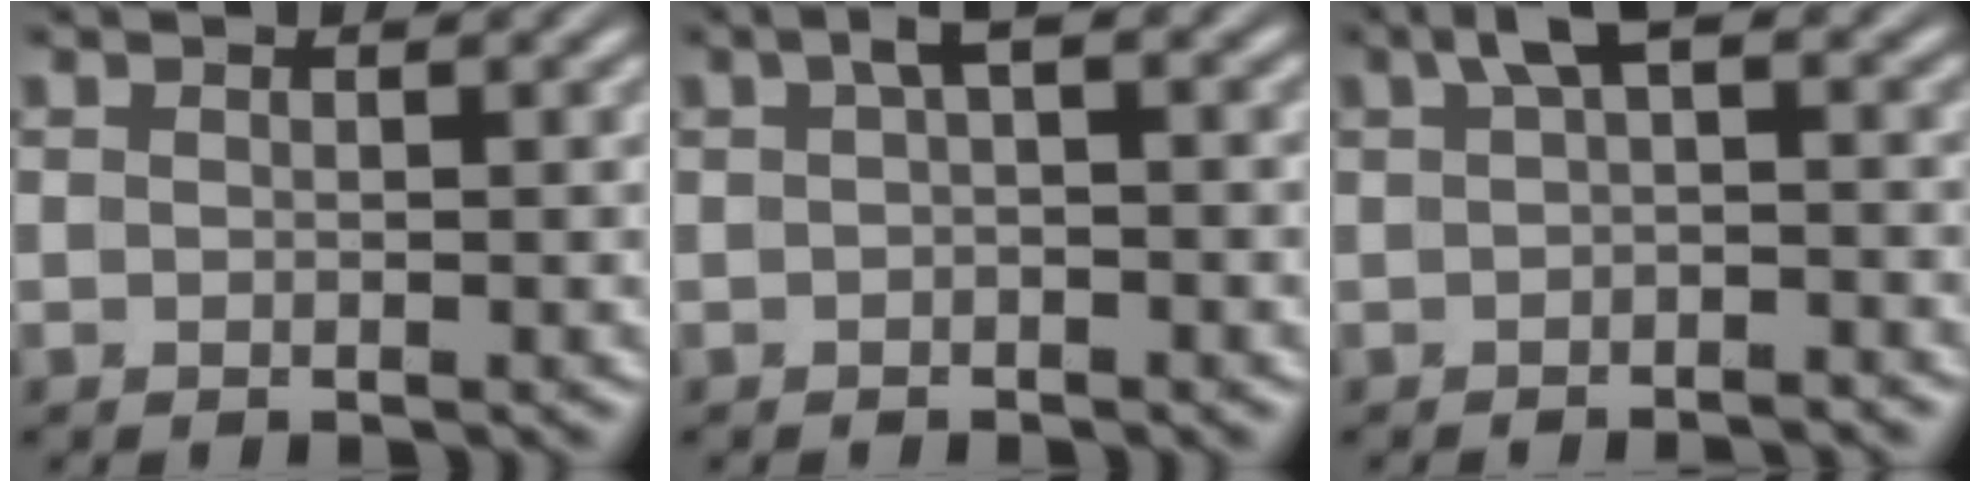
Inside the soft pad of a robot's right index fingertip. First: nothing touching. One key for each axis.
{"total": 2.0, "fx": 0.6, "fy": 0.3, "fz": 1.9, "tx": -0.031, "ty": 0.006, "tz": 0.010}
{"total": 3.0, "fx": 0.4, "fy": 0.5, "fz": 2.9, "tx": -0.051, "ty": 0.009, "tz": 0.003}